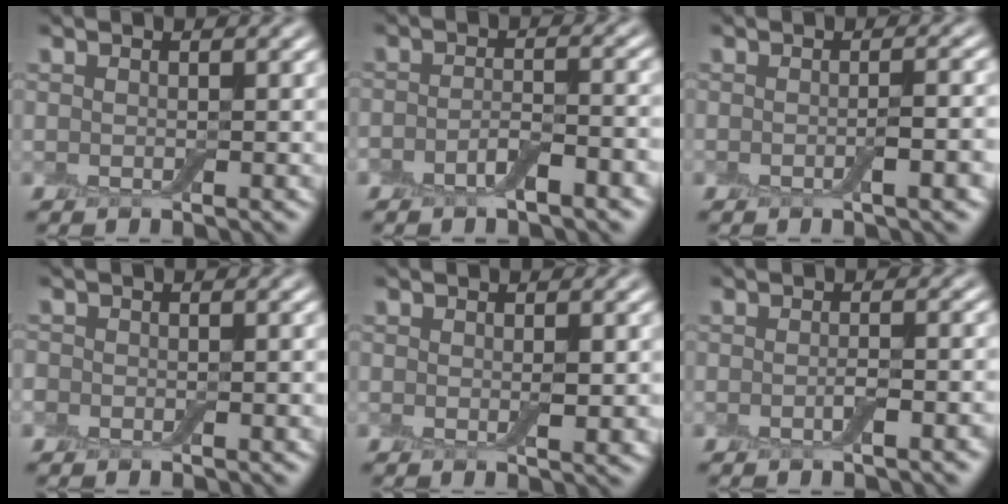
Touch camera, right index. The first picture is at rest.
{"total": 3.5, "force": [-1.8, 1.1, 2.7], "torque": [-0.053, 0.001, -0.037]}
{"total": 2.9, "force": [-0.8, 0.7, 2.7], "torque": [-0.033, 0.005, -0.016]}
{"total": 2.1, "force": [-0.7, 1.6, 1.1], "torque": [0.003, 0.004, -0.017]}
{"total": 1.6, "force": [-0.1, 0.4, 1.5], "torque": [-0.024, -0.006, -0.003]}
{"total": 2.2, "force": [-0.9, 0.6, 1.9], "torque": [-0.027, 0.002, -0.017]}